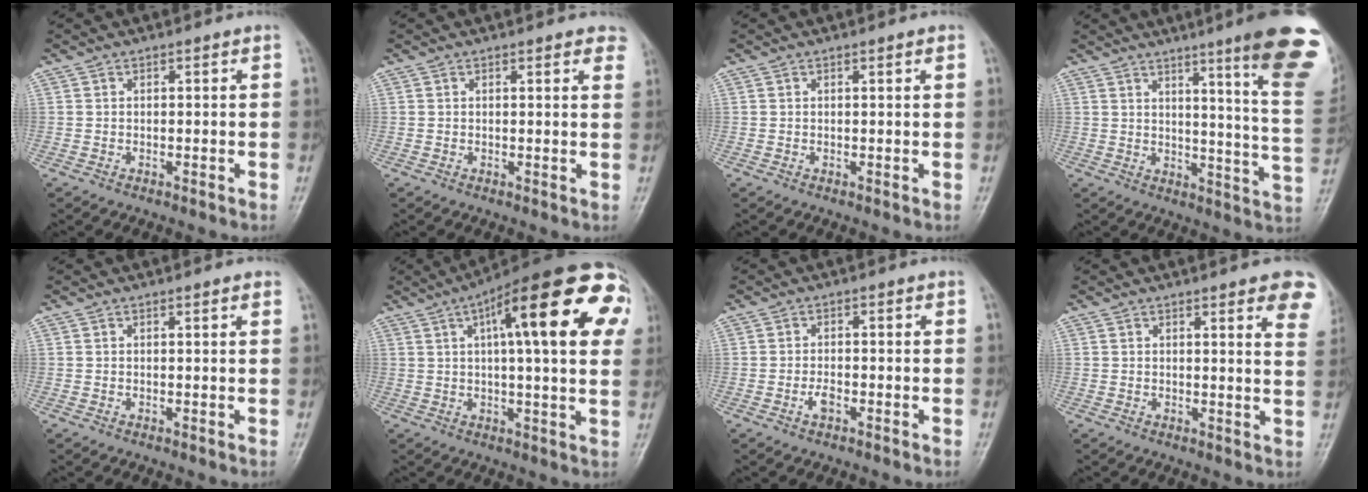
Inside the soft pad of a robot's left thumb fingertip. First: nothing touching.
{"total": 4.2, "force": [3.2, 1.4, 2.4], "torque": [-0.006, -0.005, 0.025]}
{"total": 1.0, "force": [0.5, 0.1, 0.8], "torque": [-0.011, 0.000, 0.005]}
{"total": 19.5, "force": [11.5, 0.9, 15.8], "torque": [-0.178, -0.070, 0.139]}
{"total": 1.3, "force": [0.8, 0.2, 1.0], "torque": [-0.012, 0.000, 0.008]}
{"total": 25.7, "force": [7.8, 6.9, 23.5], "torque": [-0.296, 0.028, 0.099]}
{"total": 2.1, "force": [-1.0, 1.1, 1.5], "torque": [-0.028, 0.003, -0.022]}
{"total": 9.8, "force": [6.0, 2.3, 7.3], "torque": [-0.060, -0.020, 0.057]}